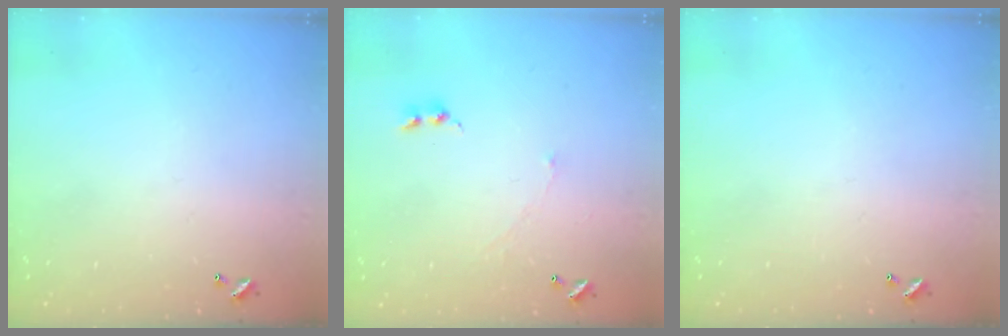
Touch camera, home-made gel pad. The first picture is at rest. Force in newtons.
{"total": 2.0, "press": 1.9, "slide": 0.7}
{"total": 0.0}